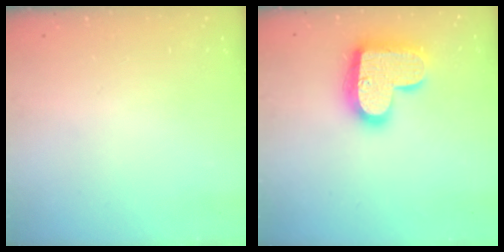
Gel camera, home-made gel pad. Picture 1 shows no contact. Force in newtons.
{"total": 18.9, "press": 18.9, "slide": 1.1}